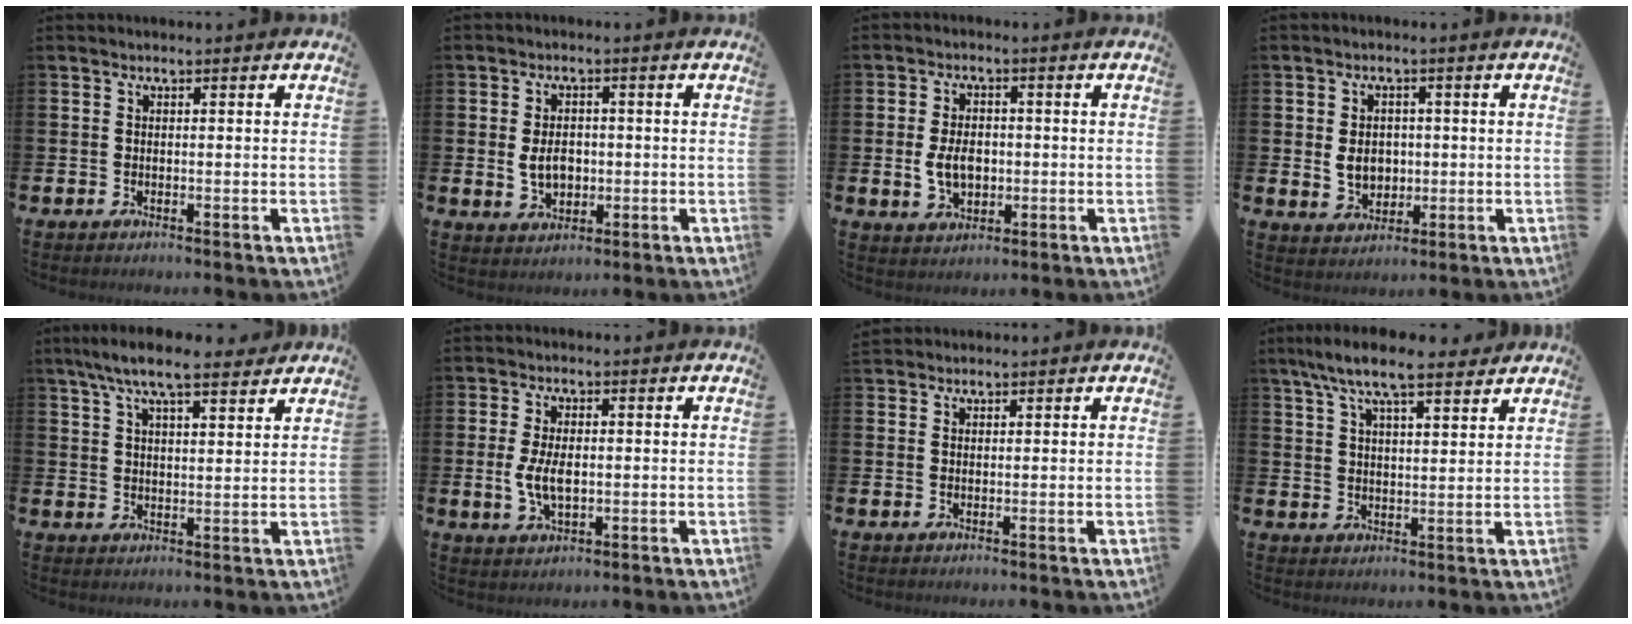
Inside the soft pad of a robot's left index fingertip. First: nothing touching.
{"total": 4.1, "force": [-0.1, 2.9, 2.9], "torque": [-0.037, 0.001, -0.009]}
{"total": 4.7, "force": [-0.4, 3.2, 3.4], "torque": [-0.061, 0.001, -0.012]}
{"total": 4.1, "force": [0.2, 3.4, 2.3], "torque": [-0.032, 0.002, -0.005]}
{"total": 7.5, "force": [6.7, 1.4, 3.2], "torque": [-0.075, -0.019, 0.120]}
{"total": 4.7, "force": [-0.1, 2.5, 4.0], "torque": [-0.069, 0.000, -0.006]}
{"total": 1.5, "force": [1.4, 0.5, -0.1], "torque": [0.011, 0.000, 0.025]}
{"total": 8.2, "force": [7.2, 1.6, 3.5], "torque": [-0.084, -0.022, 0.131]}